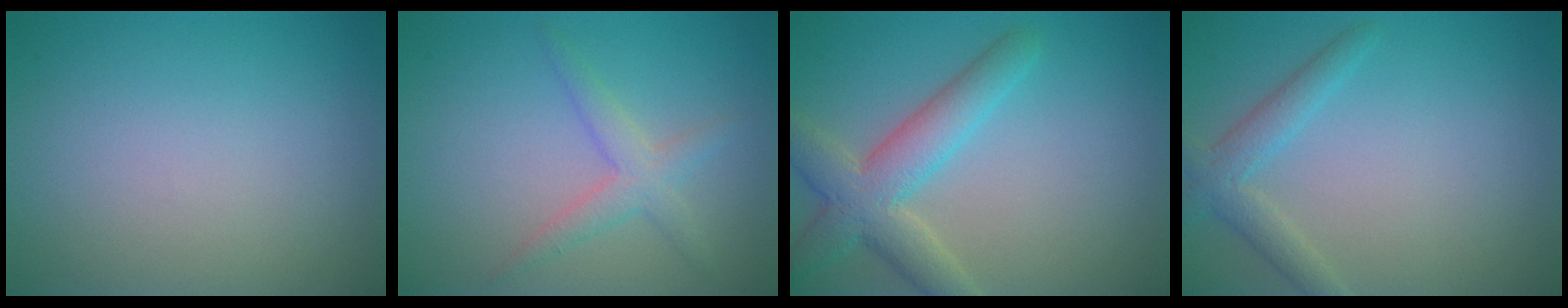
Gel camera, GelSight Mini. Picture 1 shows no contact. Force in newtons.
{"total": 2.4, "press": 2.4, "slide": 0.1}
{"total": 5.2, "press": 5.2, "slide": 0.2}
{"total": 2.6, "press": 2.6, "slide": 0.1}